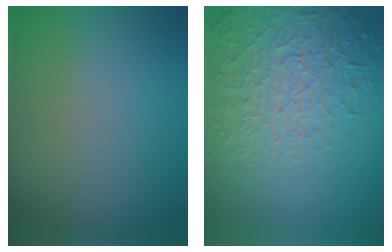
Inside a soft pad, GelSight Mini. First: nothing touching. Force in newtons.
{"total": 7.5, "press": 5.4, "slide": 5.2}